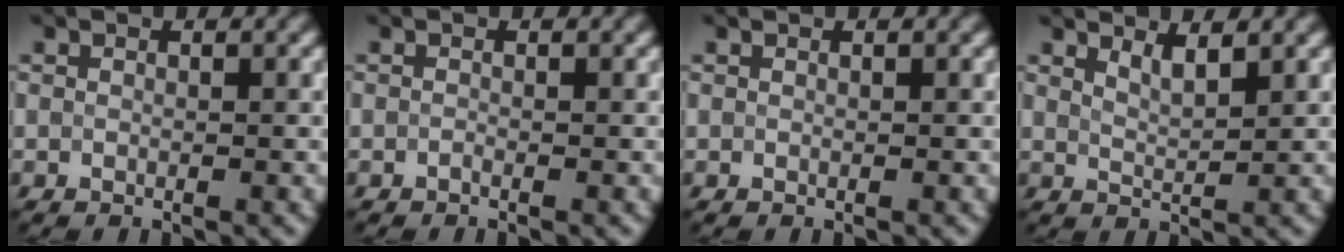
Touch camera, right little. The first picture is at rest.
{"total": 0.0}
{"total": 0.0}
{"total": 2.0, "force": [1.5, 0.6, 1.2], "torque": [-0.016, -0.002, 0.027]}